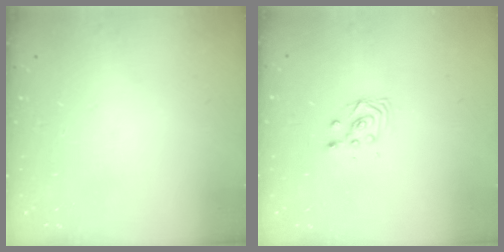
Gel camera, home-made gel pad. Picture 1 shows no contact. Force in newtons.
{"total": 2.9, "press": 2.9, "slide": 0.1}